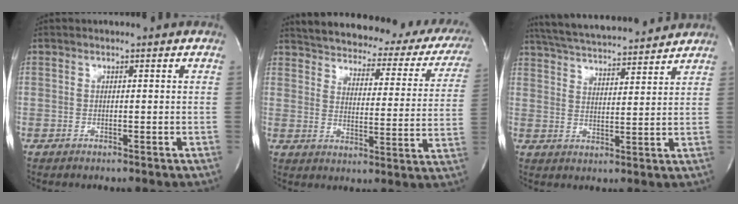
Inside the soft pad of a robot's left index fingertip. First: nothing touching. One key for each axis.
{"total": 26.7, "fx": 23.8, "fy": 8.3, "fz": 8.8, "tx": -0.129, "ty": -0.044, "tz": 0.273}
{"total": 16.3, "fx": 15.0, "fy": 2.1, "fz": 6.0, "tx": -0.109, "ty": 0.030, "tz": 0.230}